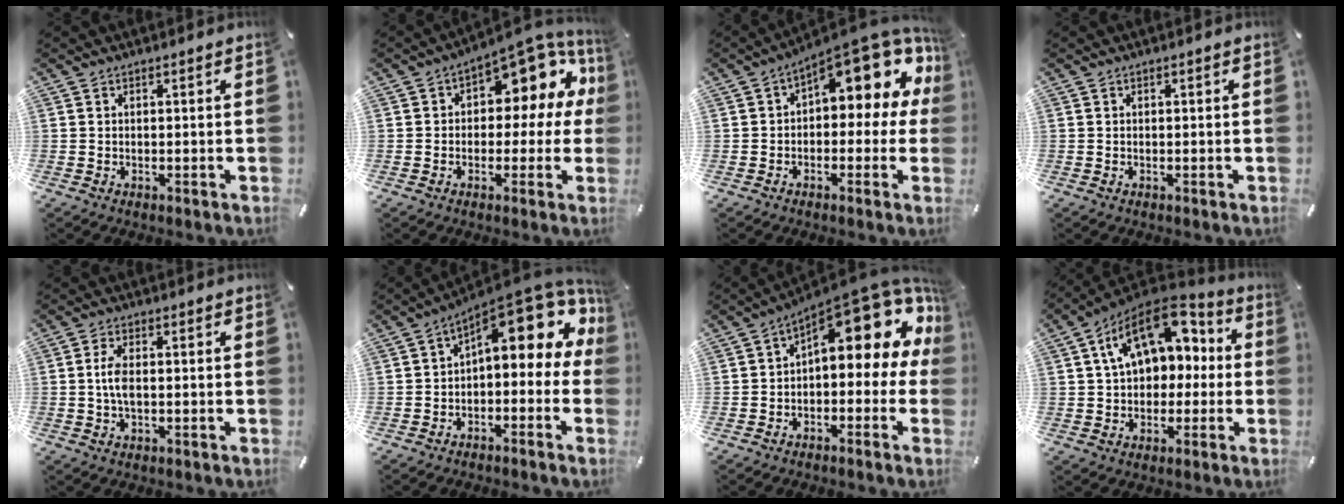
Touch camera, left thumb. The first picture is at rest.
{"total": 11.2, "force": [5.2, 6.6, 7.4], "torque": [-0.093, -0.046, 0.089]}
{"total": 13.3, "force": [6.6, 6.0, 9.8], "torque": [-0.133, -0.053, 0.112]}
{"total": 0.0}
{"total": 4.4, "force": [-0.2, 1.9, 4.0], "torque": [-0.086, -0.001, -0.008]}
{"total": 13.6, "force": [6.2, 6.1, 10.4], "torque": [-0.141, -0.054, 0.101]}
{"total": 15.3, "force": [7.1, 6.3, 12.0], "torque": [-0.155, -0.070, 0.111]}
{"total": 15.6, "force": [5.4, 10.8, 9.8], "torque": [-0.167, -0.021, 0.098]}